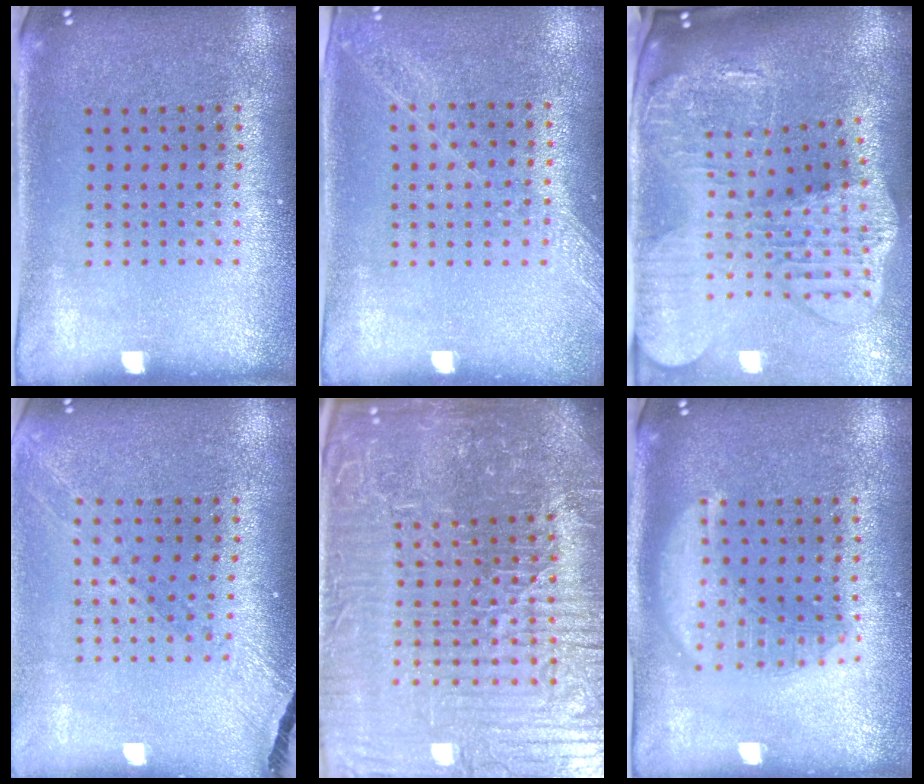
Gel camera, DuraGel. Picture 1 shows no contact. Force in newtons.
{"total": 1.2, "press": 1.2, "slide": 0.2}
{"total": 4.5, "press": 3.4, "slide": 3.0}
{"total": 1.4, "press": 1.3, "slide": 0.2}
{"total": 7.3, "press": 6.6, "slide": 3.1}
{"total": 2.9, "press": 2.9, "slide": 0.3}